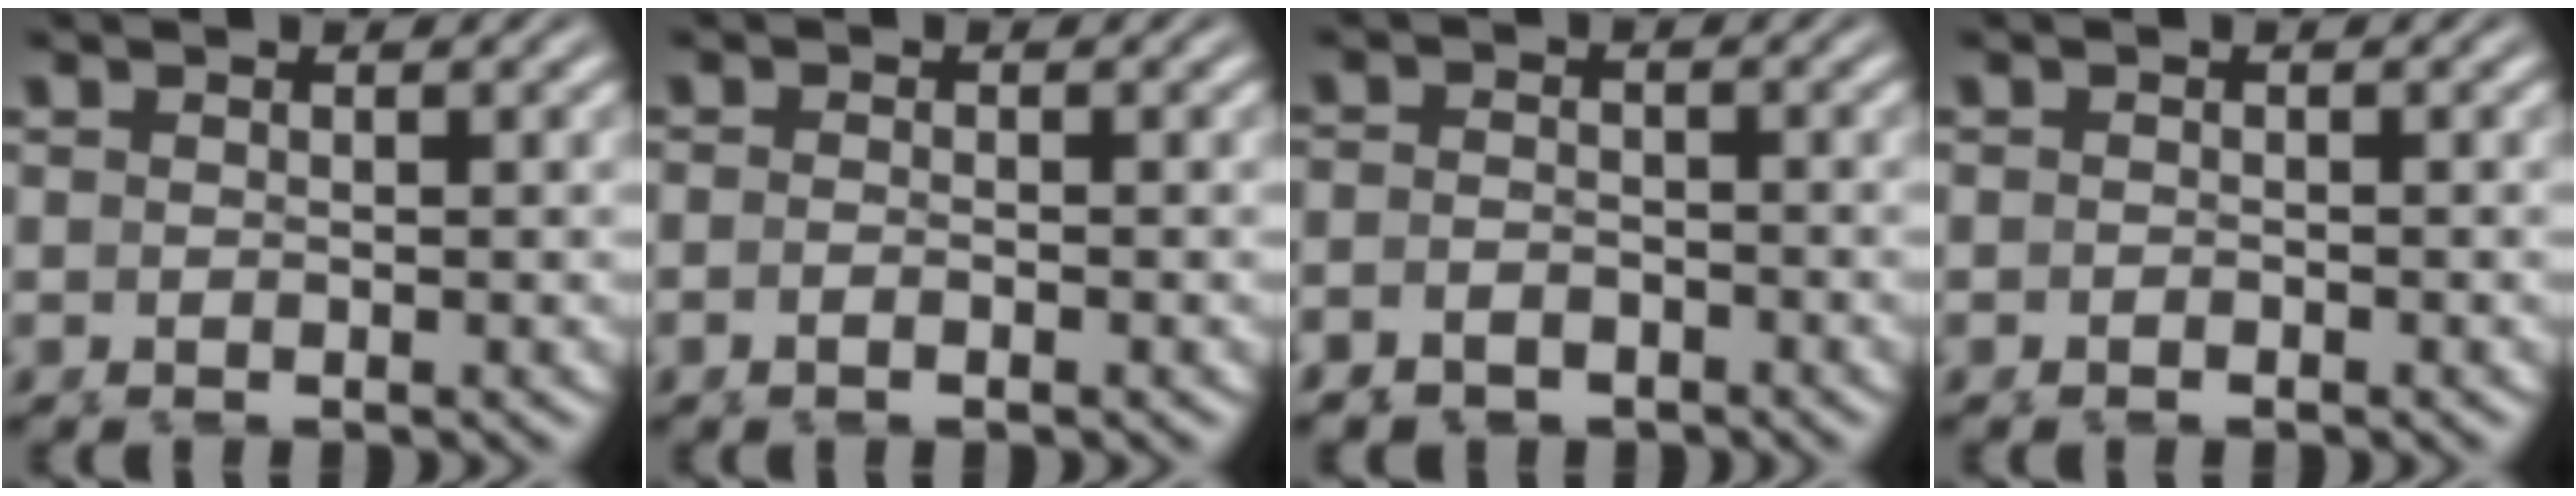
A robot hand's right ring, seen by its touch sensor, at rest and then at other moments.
{"total": 1.1, "force": [-1.0, 0.4, 0.5], "torque": [-0.016, -0.001, -0.025]}
{"total": 4.2, "force": [-3.1, 2.8, 0.6], "torque": [-0.026, -0.025, -0.052]}
{"total": 0.8, "force": [-0.6, 0.5, 0.0], "torque": [-0.007, -0.004, -0.013]}